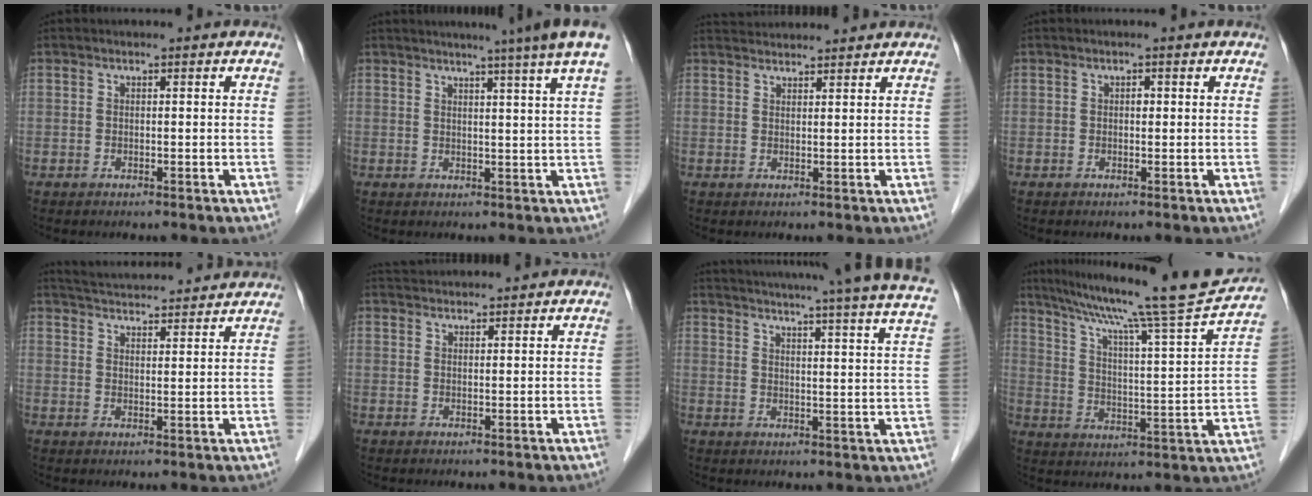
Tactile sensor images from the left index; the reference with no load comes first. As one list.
[{"total": 8.7, "force": [6.6, -1.6, 5.3], "torque": [-0.068, 0.000, 0.059]}, {"total": 5.7, "force": [5.7, 0.3, 0.8], "torque": [-0.018, 0.036, 0.081]}, {"total": 0.5, "force": [0.0, 0.3, 0.4], "torque": [-0.005, 0.001, -0.002]}, {"total": 16.3, "force": [15.4, 1.9, 4.9], "torque": [-0.083, 0.037, 0.215]}, {"total": 6.5, "force": [6.4, 0.2, 1.2], "torque": [-0.026, 0.038, 0.095]}, {"total": 28.7, "force": [25.7, -0.3, 12.8], "torque": [-0.197, -0.060, 0.306]}, {"total": 21.0, "force": [18.2, -1.6, 10.3], "torque": [-0.174, -0.027, 0.258]}]